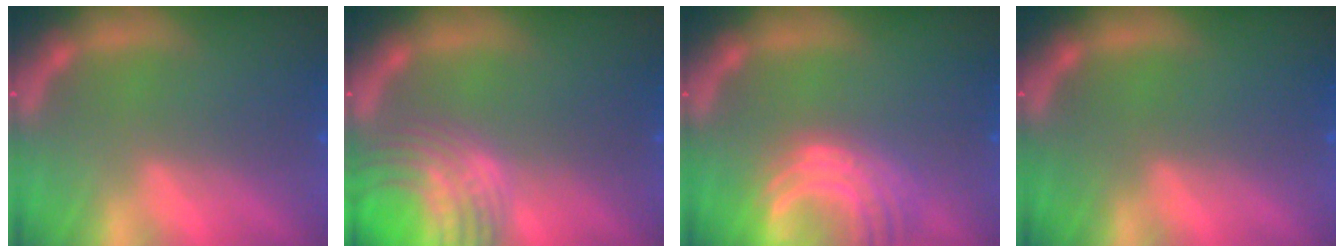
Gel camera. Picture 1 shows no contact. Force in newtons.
{"total": 9.5}
{"total": 7.6}
{"total": 0.0}